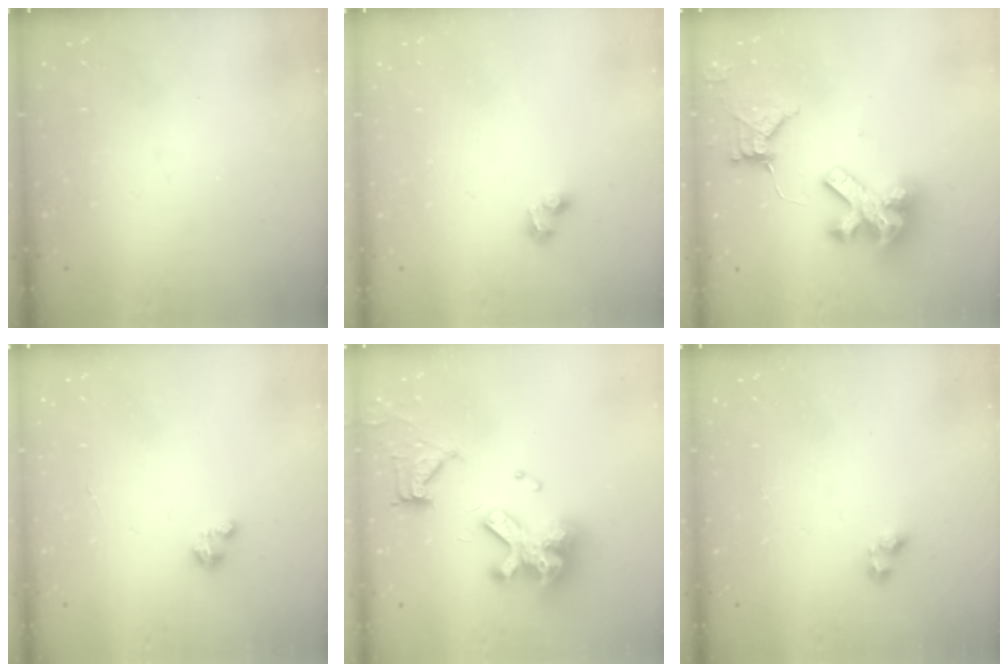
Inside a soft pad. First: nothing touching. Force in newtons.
{"total": 3.5, "press": 3.0, "slide": 1.8}
{"total": 13.7, "press": 13.6, "slide": 1.8}
{"total": 1.2, "press": 1.2, "slide": 0.2}
{"total": 15.7, "press": 15.6, "slide": 1.7}
{"total": 3.1, "press": 3.1, "slide": 0.5}